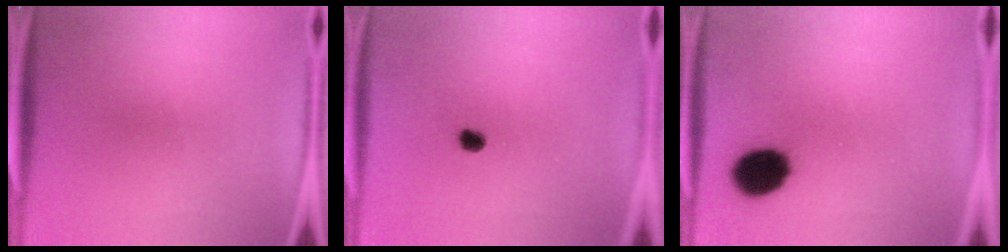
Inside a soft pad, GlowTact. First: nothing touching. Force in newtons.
{"total": 1.9}
{"total": 11.1}